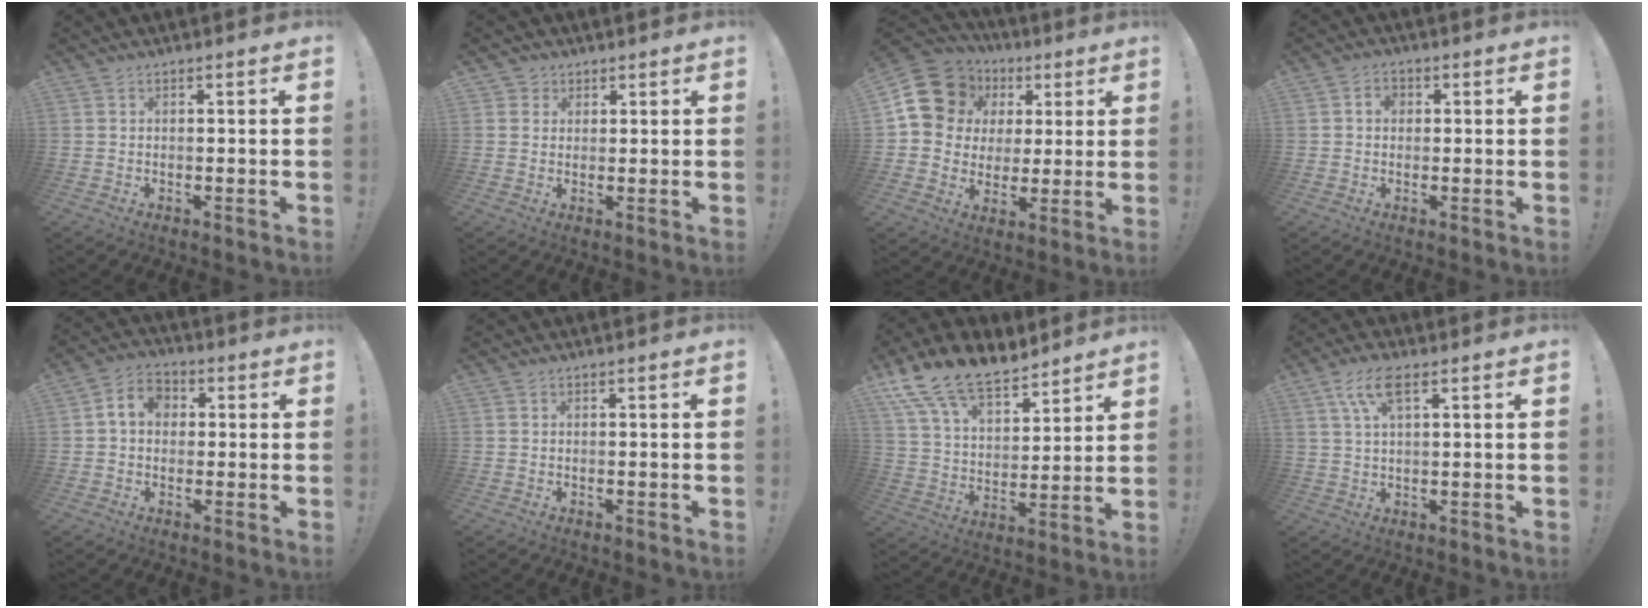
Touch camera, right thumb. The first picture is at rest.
{"total": 2.6, "force": [1.4, 2.2, 0.3], "torque": [-0.001, -0.008, 0.026]}
{"total": 16.6, "force": [6.3, 13.6, 7.0], "torque": [-0.110, -0.022, 0.141]}
{"total": 3.1, "force": [0.4, 2.4, 1.8], "torque": [-0.028, 0.005, 0.006]}
{"total": 7.5, "force": [1.4, 5.8, 4.5], "torque": [-0.065, 0.009, 0.027]}
{"total": 0.0}
{"total": 16.1, "force": [12.5, 7.3, 6.9], "torque": [-0.138, -0.089, 0.235]}
{"total": 7.4, "force": [3.5, 2.5, 6.1], "torque": [-0.125, 0.005, 0.066]}